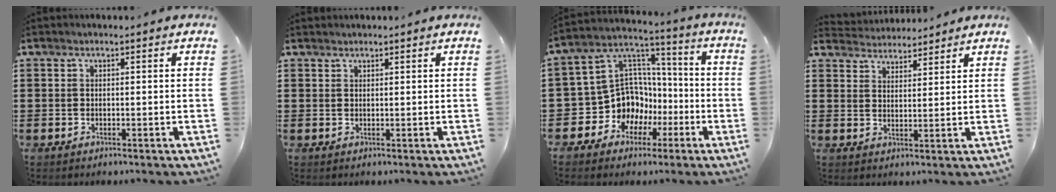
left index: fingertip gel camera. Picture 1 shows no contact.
{"total": 0.8, "force": [0.7, 0.3, 0.0], "torque": [-0.002, -0.001, 0.016]}
{"total": 11.1, "force": [-3.2, 10.1, 3.3], "torque": [-0.112, -0.004, -0.051]}
{"total": 3.6, "force": [3.5, 0.6, -0.4], "torque": [-0.007, -0.011, 0.066]}